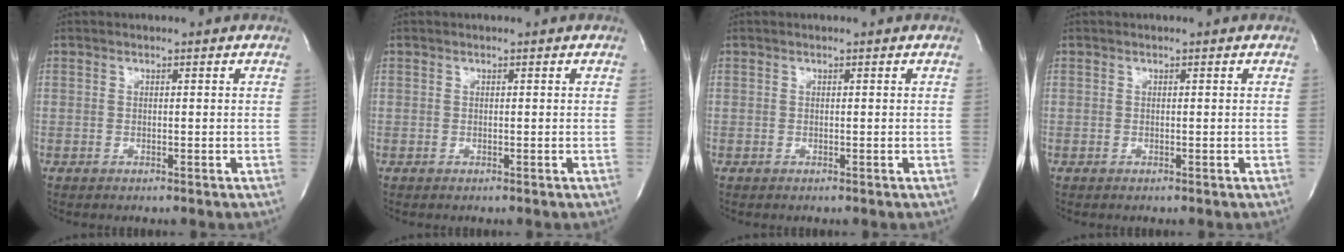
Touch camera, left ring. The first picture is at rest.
{"total": 0.0}
{"total": 0.0}
{"total": 0.0}